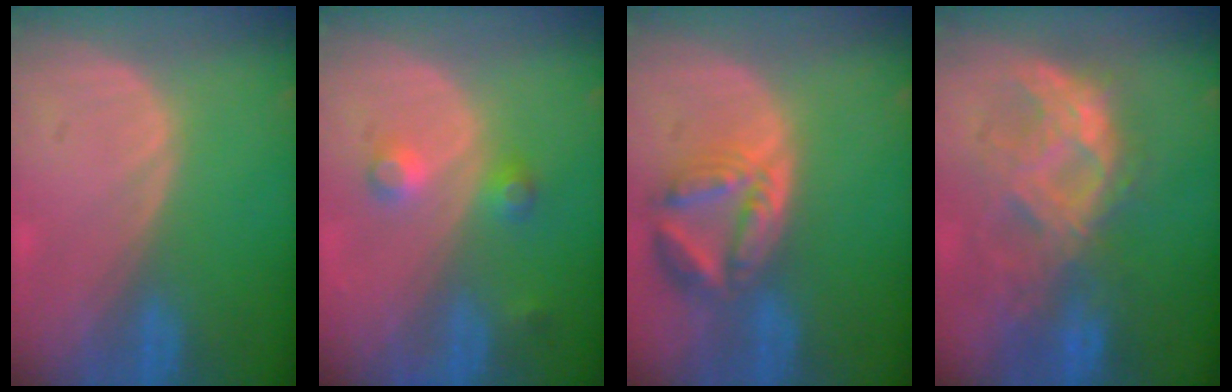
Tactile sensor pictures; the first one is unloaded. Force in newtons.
{"total": 3.6, "press": 3.5, "slide": 1.0}
{"total": 8.0, "press": 7.1, "slide": 3.8}
{"total": 9.0, "press": 8.7, "slide": 2.5}